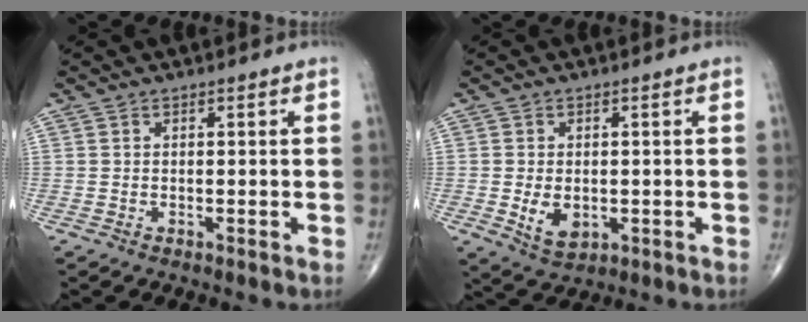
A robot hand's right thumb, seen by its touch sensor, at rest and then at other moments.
{"total": 5.5, "force": [-0.9, 3.6, 4.0], "torque": [-0.060, -0.009, -0.004]}